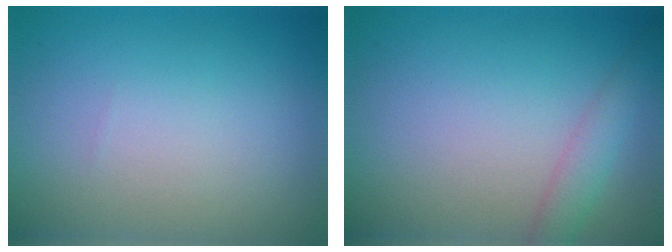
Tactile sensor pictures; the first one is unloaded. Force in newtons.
{"total": 2.0, "press": 2.0, "slide": 0.0}